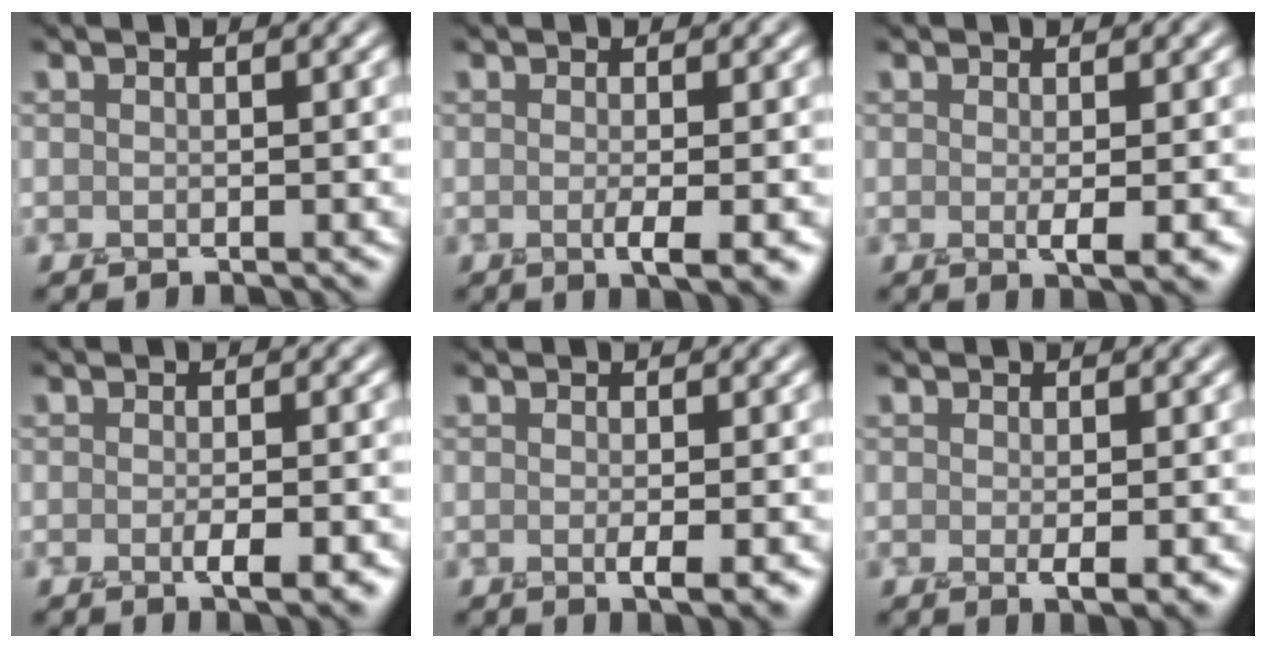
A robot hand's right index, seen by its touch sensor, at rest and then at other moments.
{"total": 3.2, "force": [-0.6, 0.8, 3.0], "torque": [-0.040, -0.005, -0.010]}
{"total": 2.5, "force": [-0.2, 0.5, 2.4], "torque": [-0.029, -0.002, -0.004]}
{"total": 3.1, "force": [-1.0, 0.8, 2.8], "torque": [-0.036, -0.001, -0.017]}
{"total": 2.2, "force": [-0.4, 0.5, 2.1], "torque": [-0.029, -0.004, -0.006]}
{"total": 1.6, "force": [-0.1, 0.2, 1.6], "torque": [-0.024, -0.007, -0.002]}